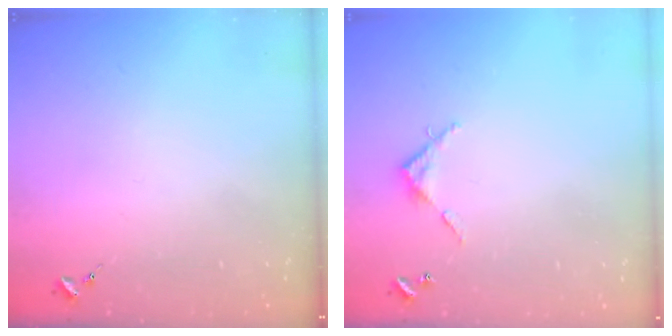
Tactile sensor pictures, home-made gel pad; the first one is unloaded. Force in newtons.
{"total": 4.5, "press": 4.5, "slide": 0.4}